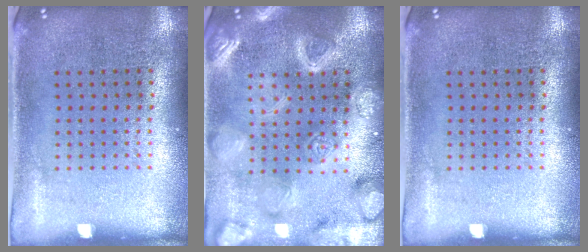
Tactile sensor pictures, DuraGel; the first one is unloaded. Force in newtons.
{"total": 5.7, "press": 5.6, "slide": 0.7}
{"total": 0.0}